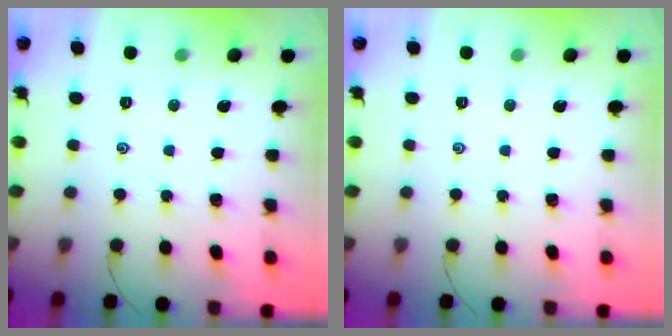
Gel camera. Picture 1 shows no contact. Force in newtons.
{"total": 0.0}